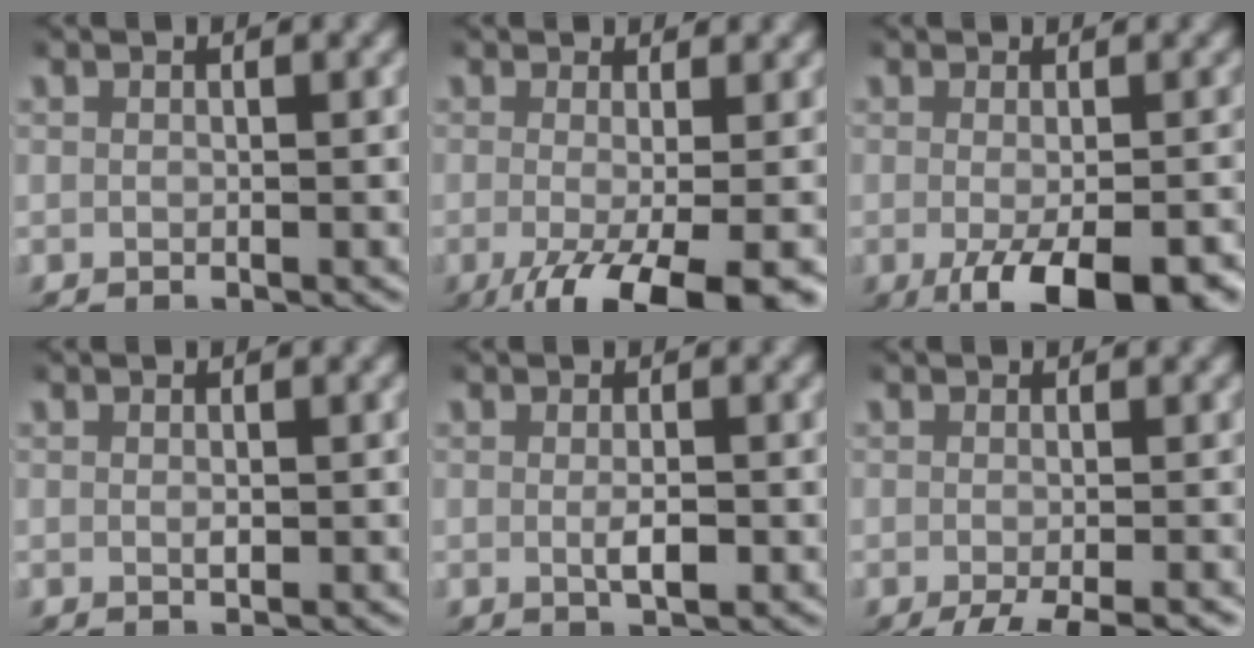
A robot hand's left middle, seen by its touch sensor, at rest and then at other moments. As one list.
[{"total": 6.4, "force": [-2.9, 2.1, 5.3], "torque": [-0.097, -0.034, -0.027]}, {"total": 6.9, "force": [-3.6, 2.2, 5.5], "torque": [-0.093, -0.026, -0.040]}, {"total": 0.6, "force": [0.1, 0.3, 0.5], "torque": [-0.009, -0.003, 0.002]}, {"total": 1.8, "force": [-0.2, 0.6, 1.7], "torque": [-0.028, -0.004, -0.002]}, {"total": 5.3, "force": [-3.9, 1.4, 3.3], "torque": [-0.039, -0.015, -0.049]}]